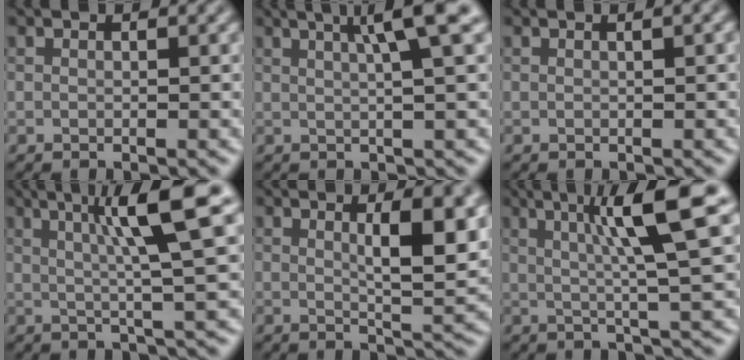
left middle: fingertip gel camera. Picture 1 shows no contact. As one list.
[{"total": 5.2, "force": [1.9, 0.7, 4.8], "torque": [-0.062, 0.014, 0.029]}, {"total": 1.1, "force": [0.3, 0.3, 1.0], "torque": [-0.010, 0.006, -0.001]}, {"total": 8.2, "force": [2.5, 1.0, 7.8], "torque": [-0.107, 0.016, 0.037]}, {"total": 6.0, "force": [1.6, 1.4, 5.6], "torque": [-0.078, -0.003, 0.027]}, {"total": 8.5, "force": [2.4, 1.0, 8.0], "torque": [-0.111, 0.017, 0.036]}]